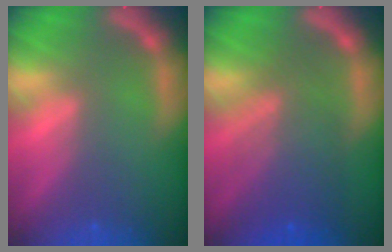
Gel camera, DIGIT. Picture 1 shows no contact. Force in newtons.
{"total": 7.1}